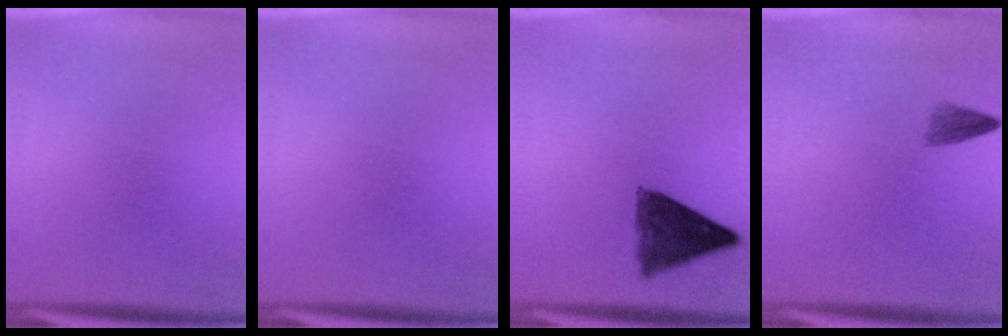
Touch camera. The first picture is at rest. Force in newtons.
{"total": 0.0}
{"total": 8.6}
{"total": 1.7}